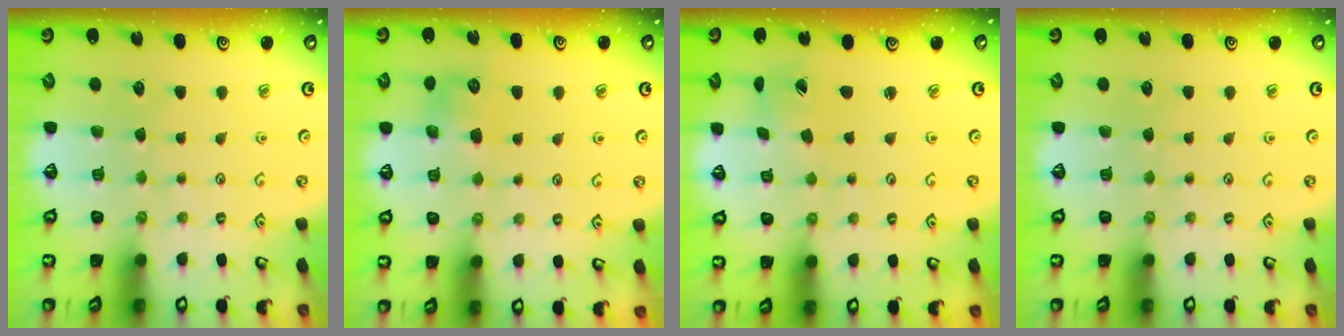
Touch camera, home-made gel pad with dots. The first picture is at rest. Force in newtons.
{"total": 6.7, "press": 6.7, "slide": 0.4}
{"total": 2.2, "press": 2.2, "slide": 0.1}
{"total": 0.0}